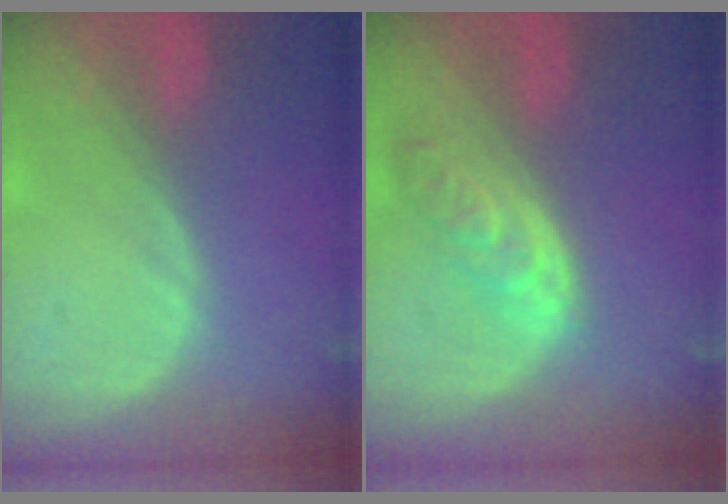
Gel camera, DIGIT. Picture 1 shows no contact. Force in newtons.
{"total": 5.6, "press": 5.1, "slide": 2.2}